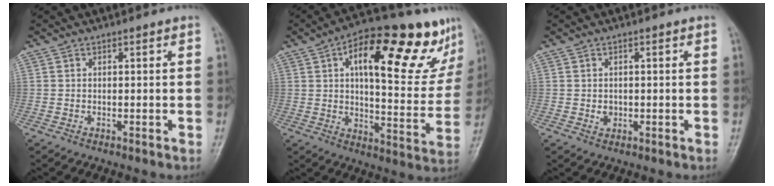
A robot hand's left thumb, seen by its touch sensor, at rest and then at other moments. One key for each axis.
{"total": 25.5, "fx": 12.5, "fy": 9.2, "fz": 20.3, "tx": -0.241, "ty": -0.012, "tz": 0.182}
{"total": 1.8, "fx": -0.2, "fy": 1.6, "fz": 0.9, "tx": -0.003, "ty": 0.002, "tz": 0.000}